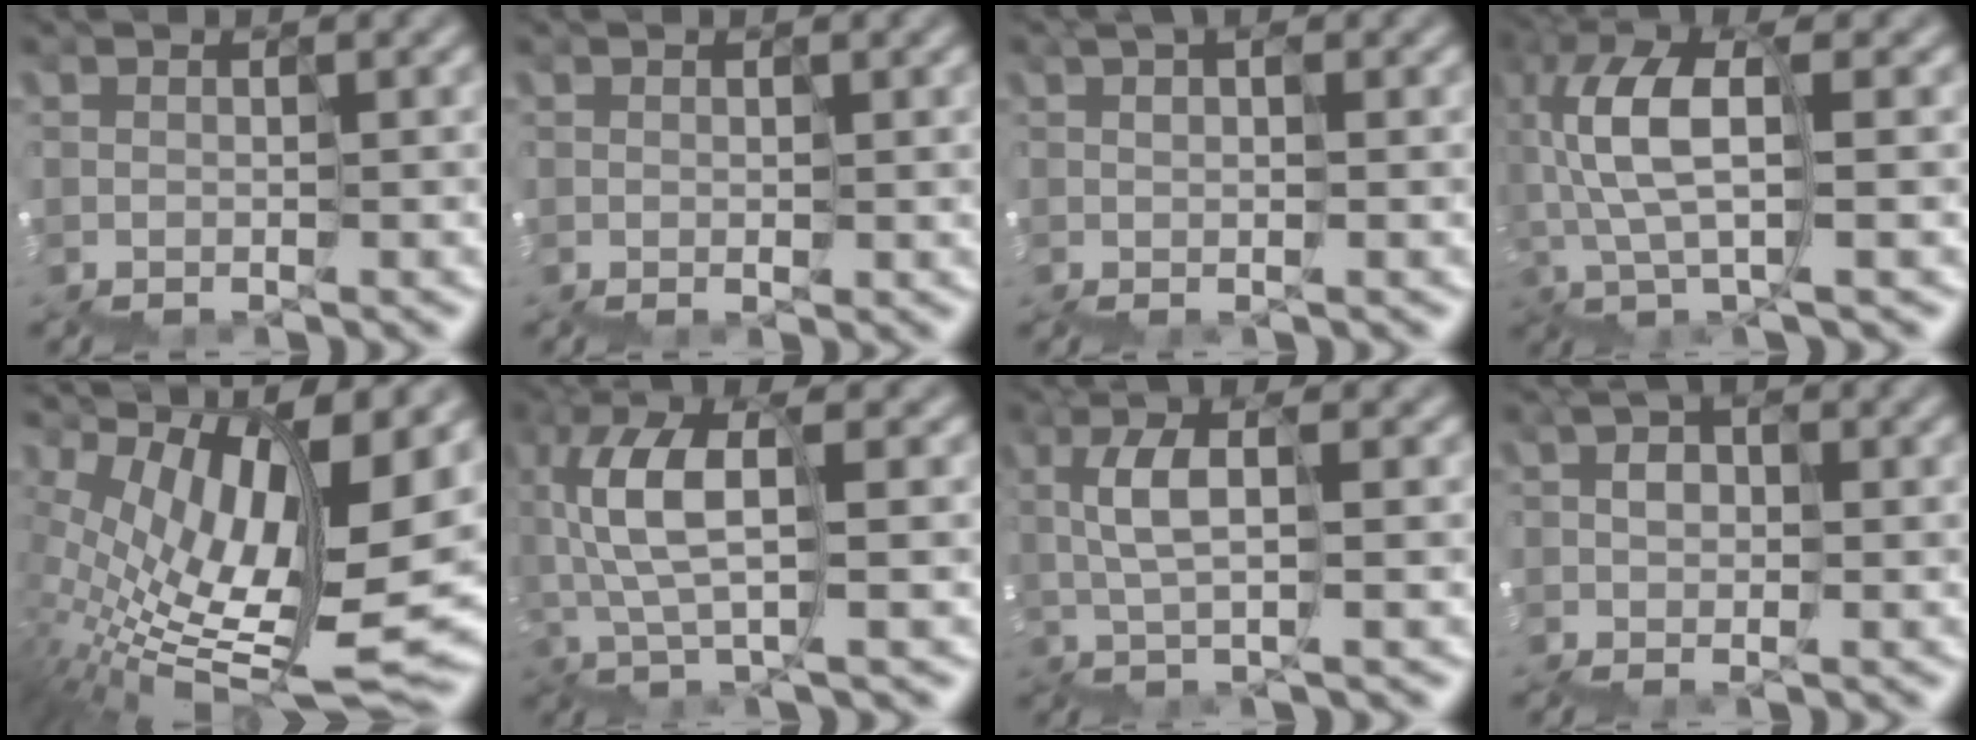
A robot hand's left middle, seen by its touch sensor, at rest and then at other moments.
{"total": 0.6, "force": [0.3, 0.4, 0.2], "torque": [-0.005, 0.008, 0.005]}
{"total": 0.5, "force": [0.4, 0.1, 0.3], "torque": [0.008, 0.009, 0.005]}
{"total": 5.2, "force": [-0.7, 2.0, 4.7], "torque": [-0.127, 0.027, -0.032]}
{"total": 11.2, "force": [3.4, 3.5, 10.1], "torque": [-0.173, 0.001, 0.092]}
{"total": 4.3, "force": [-0.7, 1.6, 3.9], "torque": [-0.109, 0.022, -0.031]}
{"total": 1.9, "force": [0.7, 0.5, 1.6], "torque": [-0.050, 0.013, 0.008]}
{"total": 1.3, "force": [0.1, 1.3, 0.4], "torque": [0.004, 0.016, -0.004]}